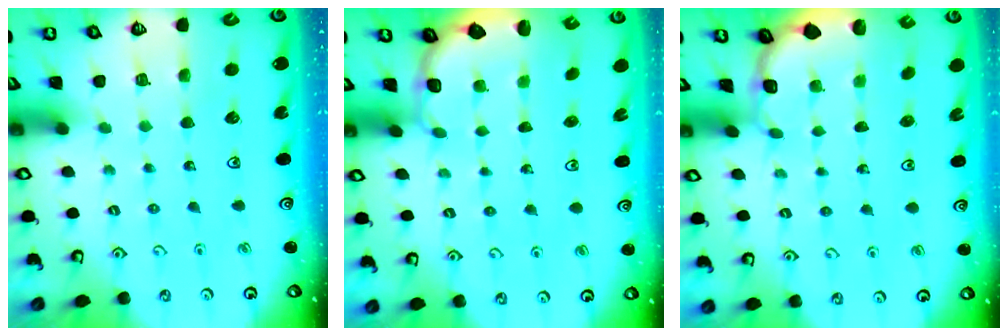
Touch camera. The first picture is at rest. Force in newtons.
{"total": 2.8, "press": 2.1, "slide": 1.8}
{"total": 1.8, "press": 1.7, "slide": 0.7}